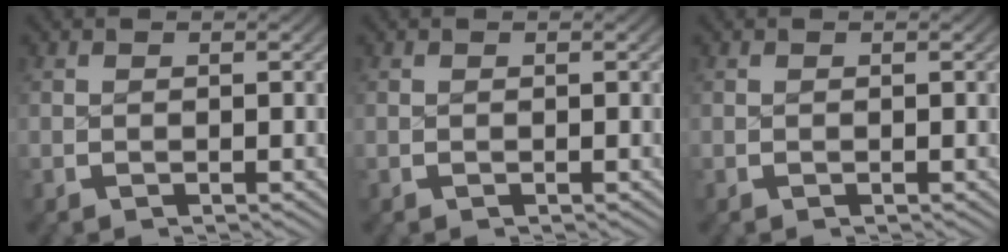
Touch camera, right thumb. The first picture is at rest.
{"total": 0.0}
{"total": 0.0}